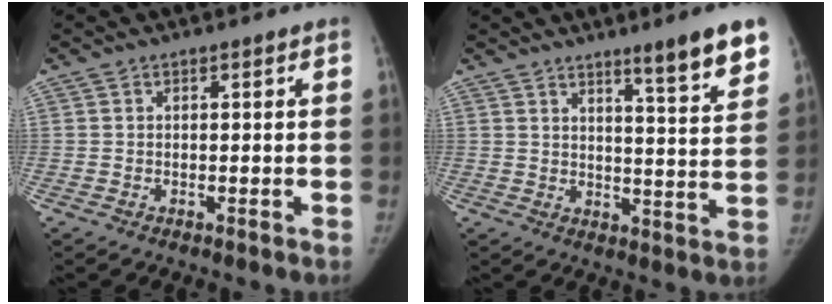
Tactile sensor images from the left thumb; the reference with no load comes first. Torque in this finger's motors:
{"motor_torque": [0.50, -0.19, 0.97, -0.52, 0.09]}